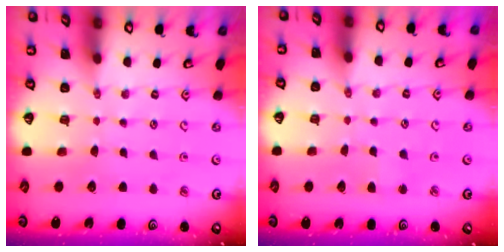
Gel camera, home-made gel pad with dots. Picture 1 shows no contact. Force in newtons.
{"total": 2.1, "press": 2.0, "slide": 0.4}